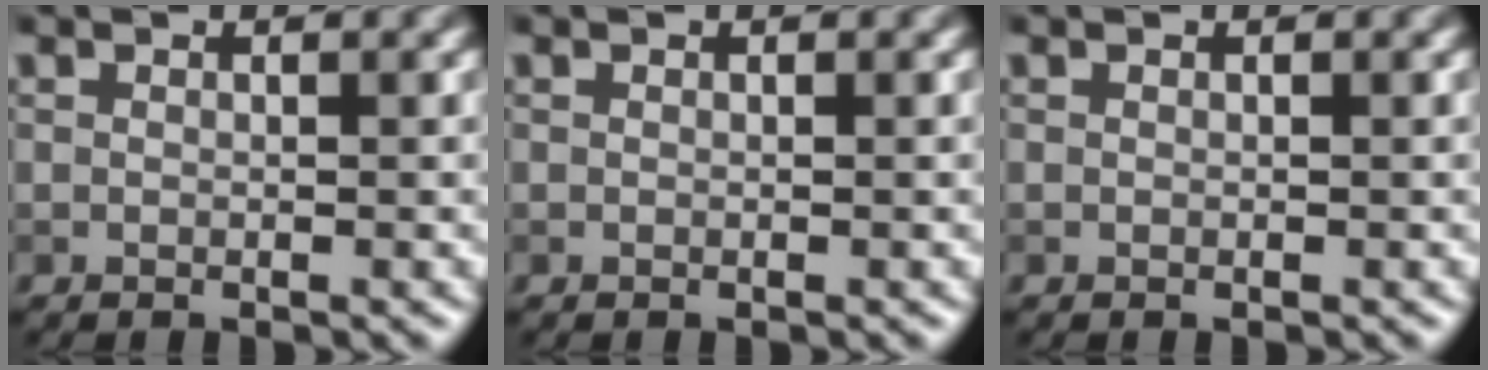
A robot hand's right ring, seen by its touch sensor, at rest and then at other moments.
{"total": 0.0}
{"total": 0.0}